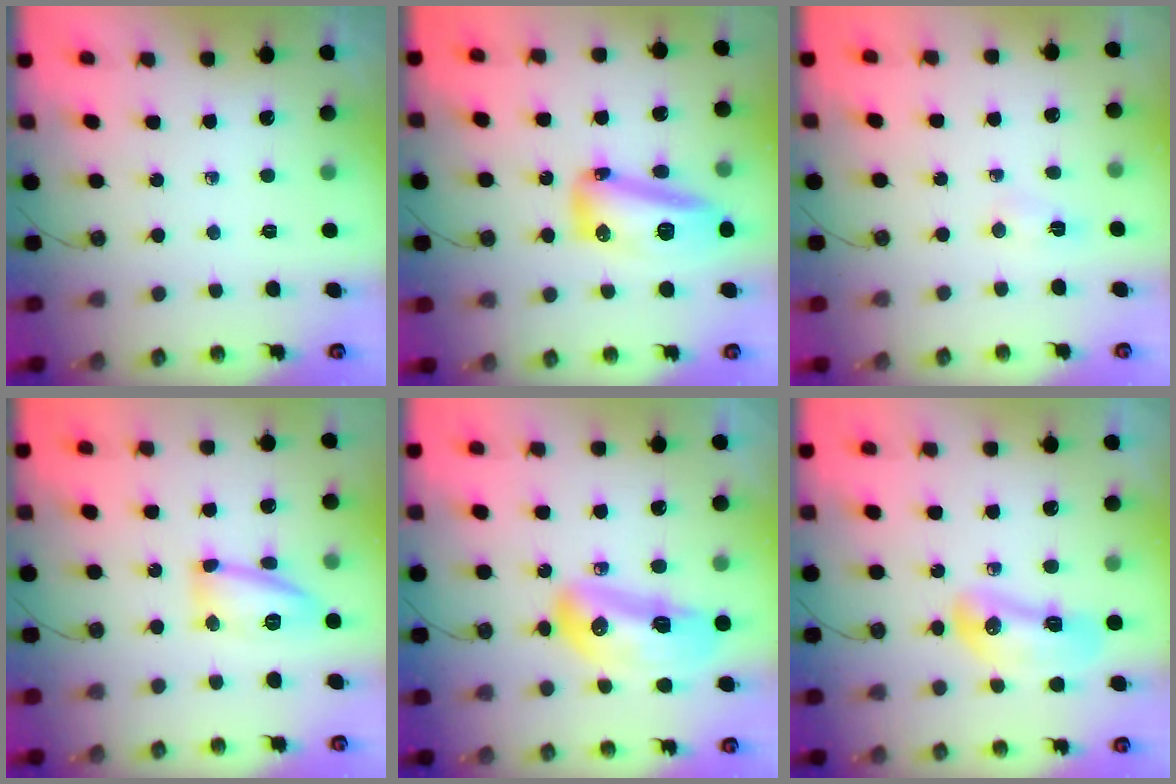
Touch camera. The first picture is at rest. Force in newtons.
{"total": 28.1, "press": 19.4, "slide": 20.2}
{"total": 2.9, "press": 2.9, "slide": 0.4}
{"total": 13.5, "press": 13.5, "slide": 0.8}
{"total": 14.7, "press": 14.6, "slide": 1.8}
{"total": 10.4, "press": 10.2, "slide": 1.7}